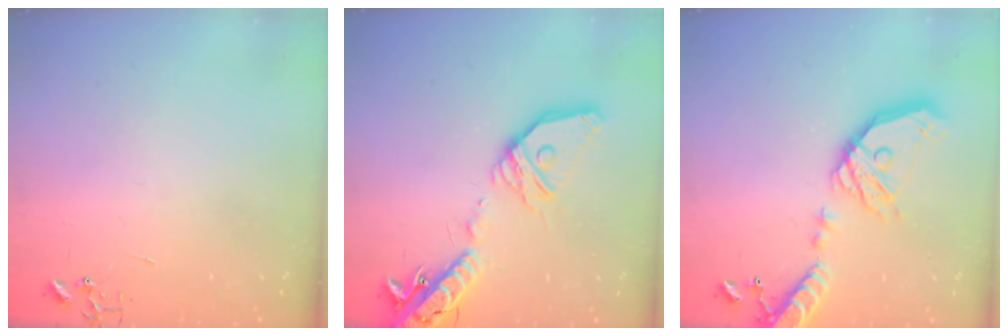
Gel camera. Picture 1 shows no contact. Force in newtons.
{"total": 23.1, "press": 22.8, "slide": 3.6}
{"total": 21.8, "press": 21.5, "slide": 3.7}